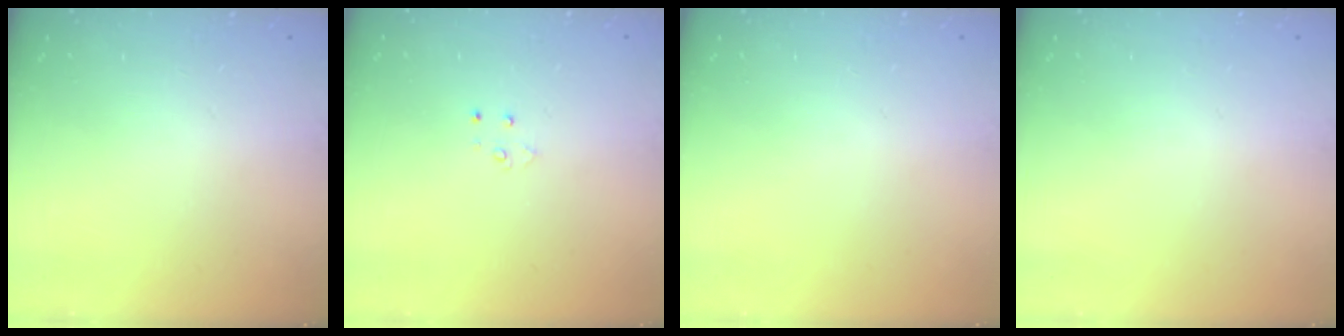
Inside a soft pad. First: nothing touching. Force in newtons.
{"total": 3.3, "press": 3.2, "slide": 0.4}
{"total": 0.0}
{"total": 0.0}